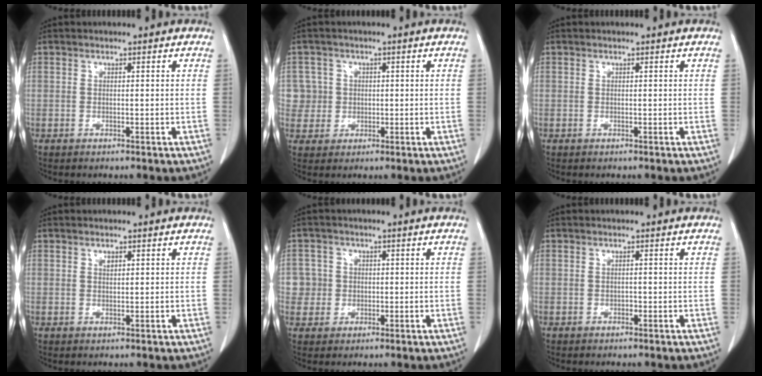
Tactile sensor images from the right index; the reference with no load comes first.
{"total": 4.2, "force": [0.3, 4.2, -0.4], "torque": [0.024, 0.012, 0.007]}
{"total": 0.0}
{"total": 0.8, "force": [0.5, 0.4, 0.5], "torque": [-0.010, -0.003, 0.008]}
{"total": 3.6, "force": [-0.1, 3.6, -0.3], "torque": [0.020, 0.011, -0.003]}
{"total": 0.0}